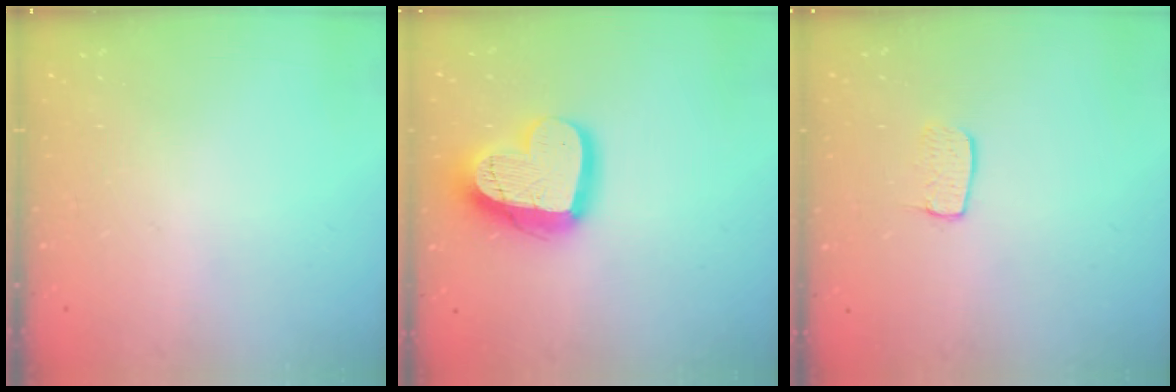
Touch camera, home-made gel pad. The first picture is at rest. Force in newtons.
{"total": 18.8, "press": 18.7, "slide": 1.8}
{"total": 5.6, "press": 5.6, "slide": 0.2}